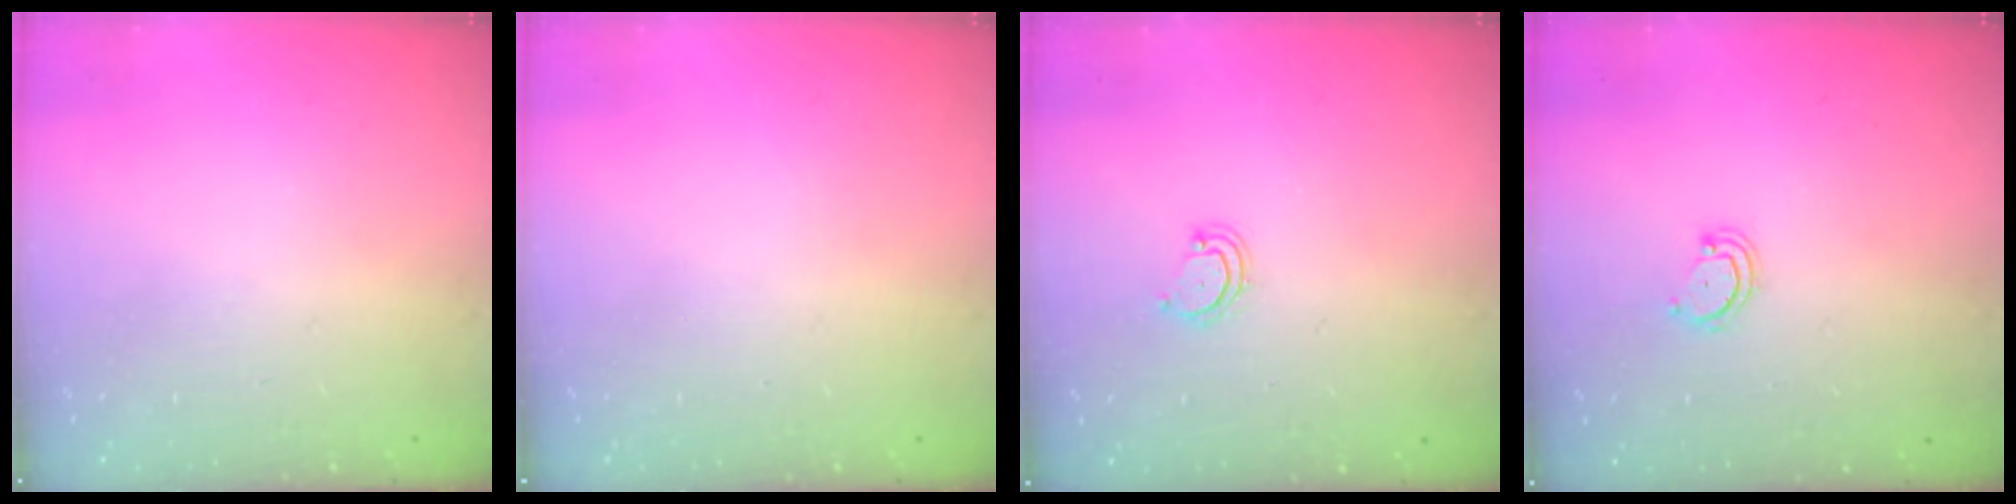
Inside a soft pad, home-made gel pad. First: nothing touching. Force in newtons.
{"total": 0.0}
{"total": 4.0, "press": 3.9, "slide": 0.4}
{"total": 2.6, "press": 2.6, "slide": 0.3}